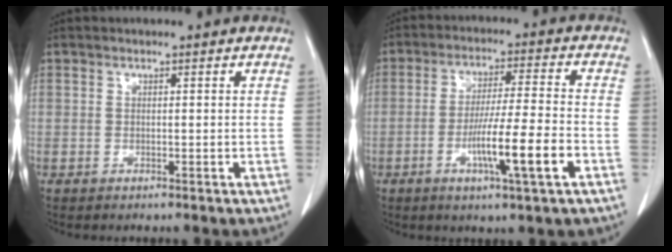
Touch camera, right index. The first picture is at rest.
{"total": 9.6, "force": [-3.6, -0.4, 9.0], "torque": [-0.155, -0.010, -0.063]}